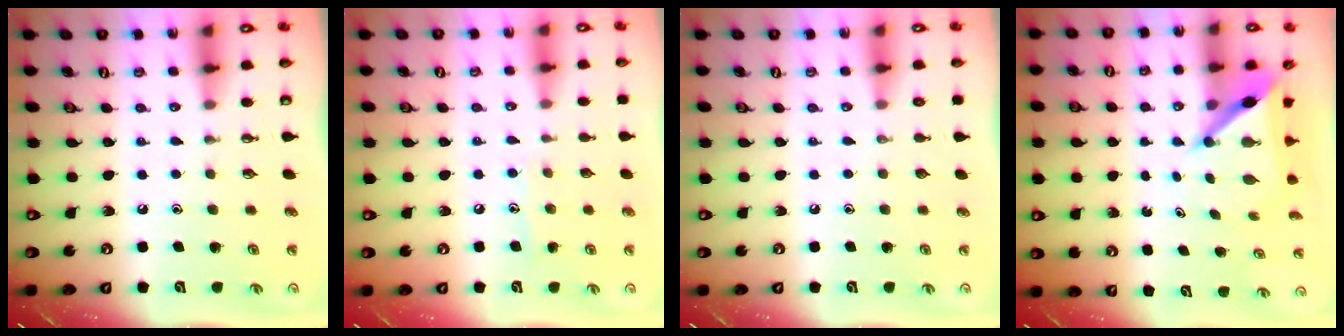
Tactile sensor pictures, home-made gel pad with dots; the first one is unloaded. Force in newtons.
{"total": 6.0, "press": 6.0, "slide": 0.5}
{"total": 0.0}
{"total": 5.6, "press": 5.6, "slide": 0.4}